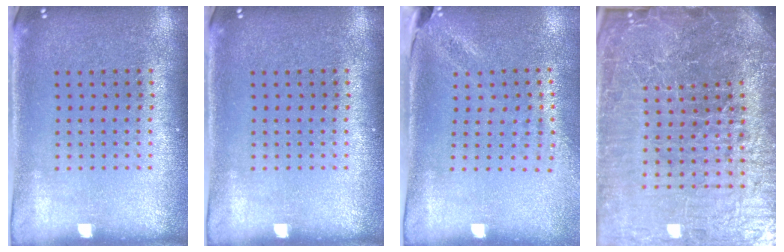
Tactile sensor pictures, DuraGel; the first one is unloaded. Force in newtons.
{"total": 0.0}
{"total": 2.0, "press": 1.6, "slide": 1.2}
{"total": 7.6, "press": 6.6, "slide": 3.8}